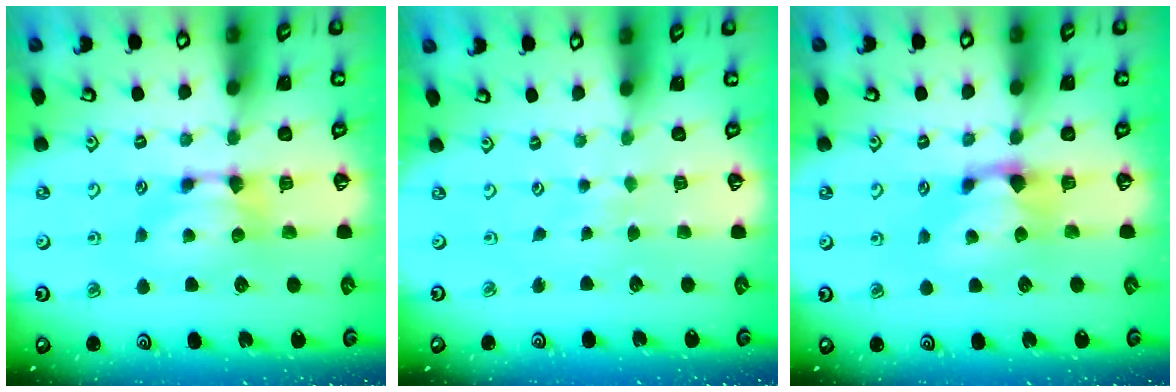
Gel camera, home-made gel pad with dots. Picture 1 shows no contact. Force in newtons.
{"total": 4.0, "press": 4.0, "slide": 0.1}
{"total": 1.1, "press": 0.1, "slide": 1.1}